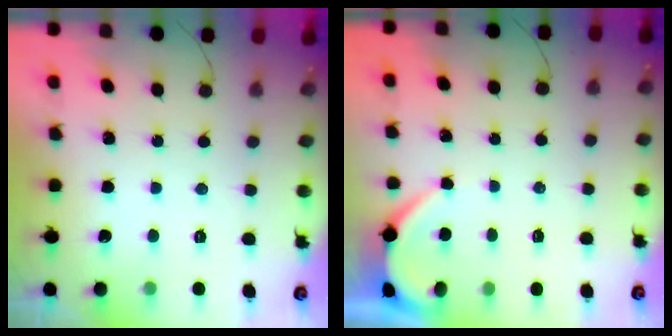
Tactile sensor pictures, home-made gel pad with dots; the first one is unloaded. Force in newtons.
{"total": 2.7, "press": 2.7, "slide": 0.3}